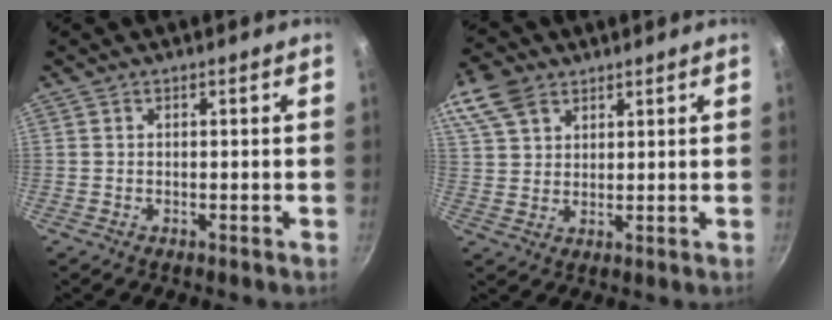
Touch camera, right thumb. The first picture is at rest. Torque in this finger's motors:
{"motor_torque": [-0.65, 1.10, 0.36, -0.14, 0.12]}